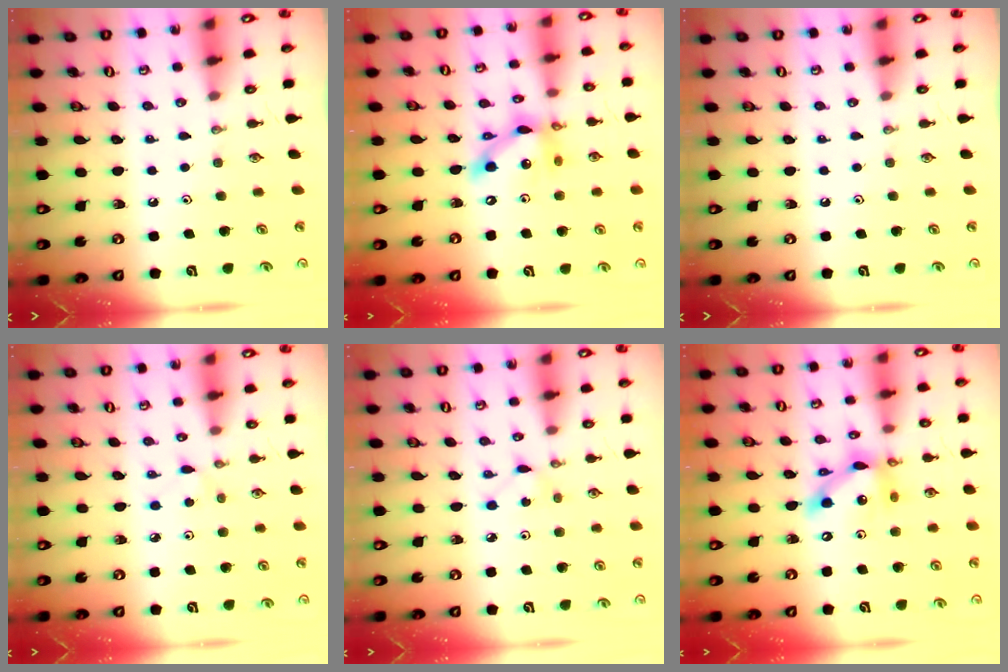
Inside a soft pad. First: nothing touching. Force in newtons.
{"total": 12.5, "press": 12.5, "slide": 0.6}
{"total": 0.0}
{"total": 2.9, "press": 2.9, "slide": 0.4}
{"total": 2.5, "press": 2.4, "slide": 0.3}
{"total": 12.5, "press": 12.5, "slide": 0.6}